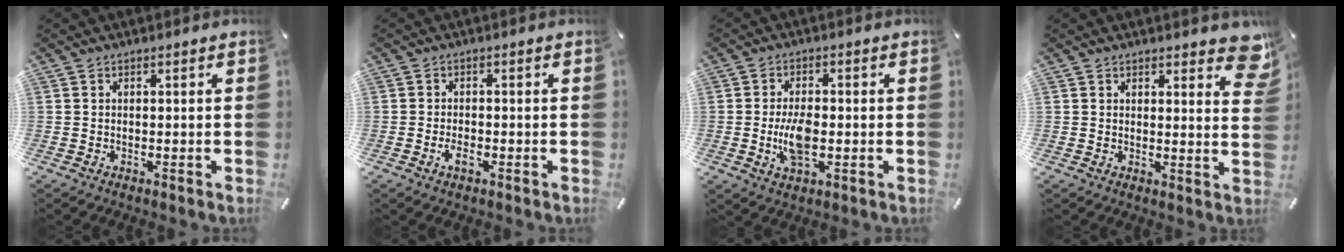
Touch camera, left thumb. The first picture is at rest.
{"total": 2.4, "force": [-1.3, 1.2, 1.7], "torque": [-0.038, 0.002, -0.024]}
{"total": 7.1, "force": [-1.0, 3.8, 5.9], "torque": [-0.121, -0.003, -0.021]}
{"total": 6.4, "force": [4.3, 2.9, 3.6], "torque": [-0.025, -0.030, 0.070]}